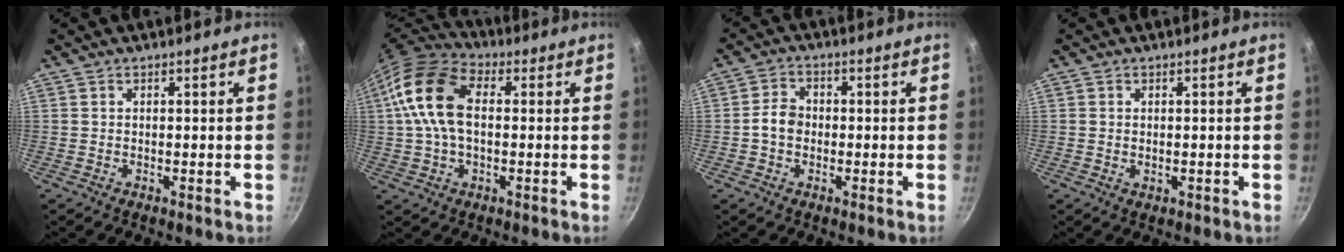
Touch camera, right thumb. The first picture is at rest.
{"total": 14.5, "force": [1.4, 8.9, 11.4], "torque": [-0.207, 0.025, 0.010]}
{"total": 4.4, "force": [-0.6, 3.5, 2.5], "torque": [-0.030, 0.019, -0.018]}
{"total": 0.9, "force": [0.0, 0.7, 0.6], "torque": [-0.009, 0.000, 0.000]}